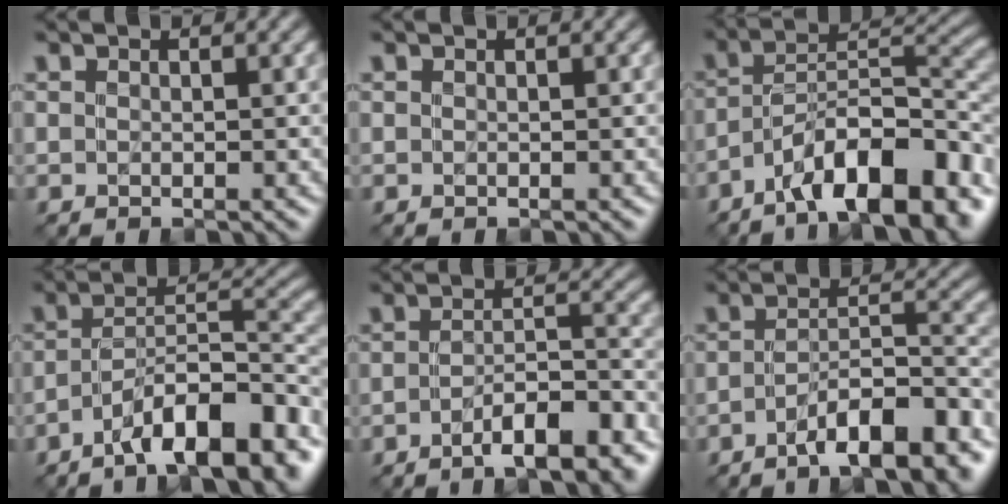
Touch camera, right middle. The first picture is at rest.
{"total": 0.0}
{"total": 12.6, "force": [-8.0, 4.0, 8.9], "torque": [-0.129, 0.019, -0.137]}
{"total": 11.5, "force": [-7.2, 3.3, 8.2], "torque": [-0.116, 0.017, -0.122]}
{"total": 7.7, "force": [-4.7, 2.3, 5.7], "torque": [-0.075, 0.005, -0.069]}
{"total": 9.5, "force": [-5.6, 2.7, 7.2], "torque": [-0.099, 0.009, -0.084]}